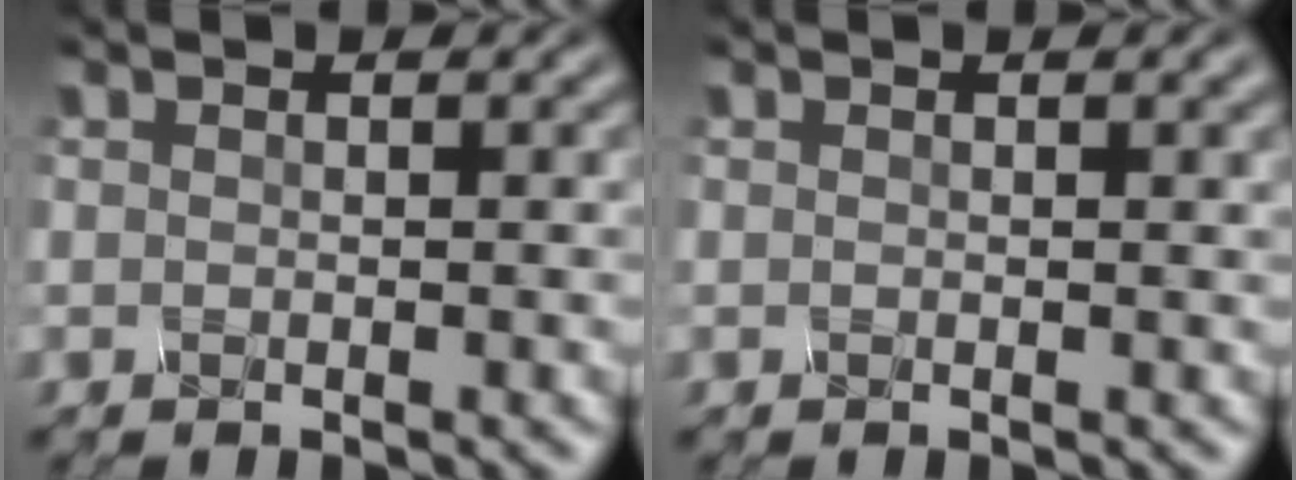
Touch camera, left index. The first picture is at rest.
{"total": 1.6, "force": [0.9, 0.6, 1.2], "torque": [-0.008, 0.007, 0.013]}